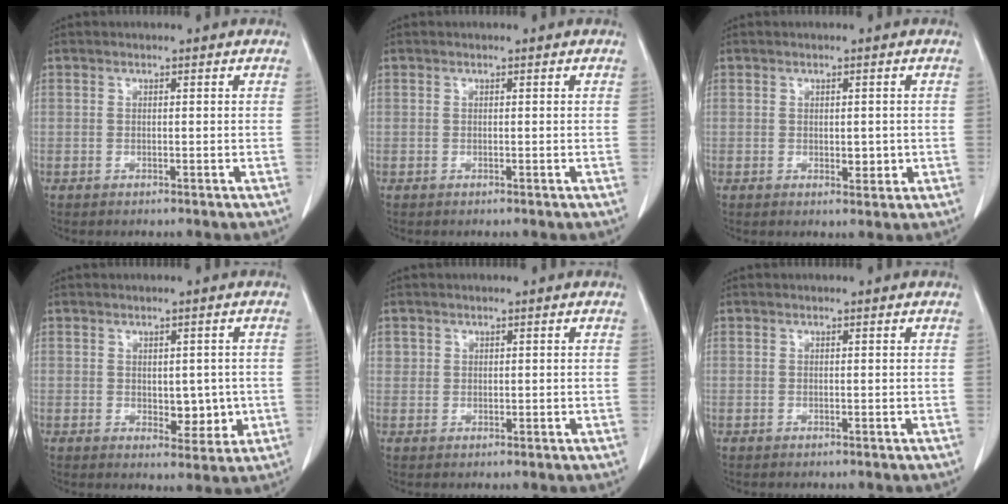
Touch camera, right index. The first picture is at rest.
{"total": 0.0}
{"total": 2.4, "force": [-0.2, 1.2, 2.1], "torque": [-0.027, -0.004, 0.003]}
{"total": 5.1, "force": [-0.4, 2.8, 4.3], "torque": [-0.047, -0.004, 0.005]}
{"total": 1.5, "force": [0.5, 1.4, 0.3], "torque": [0.002, -0.001, 0.008]}
{"total": 0.0}